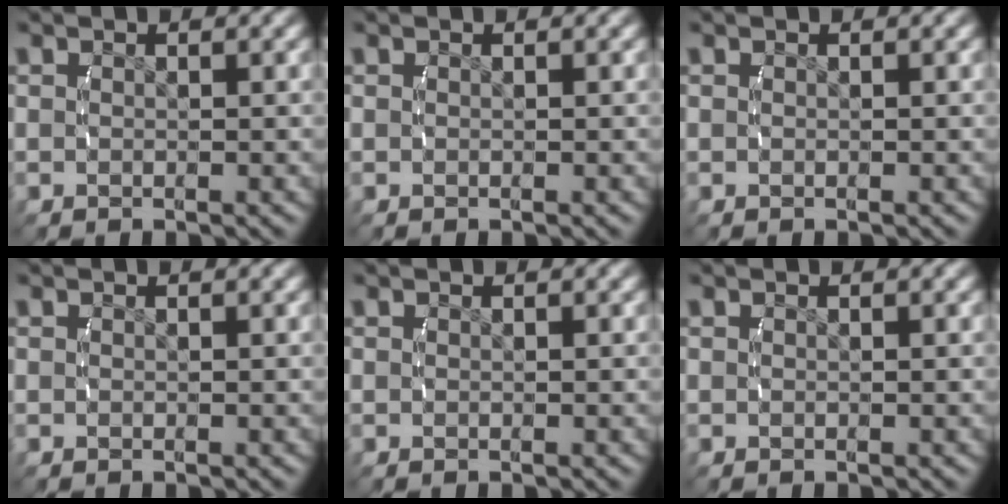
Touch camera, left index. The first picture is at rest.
{"total": 0.0}
{"total": 0.0}
{"total": 0.0}
{"total": 0.0}
{"total": 0.0}